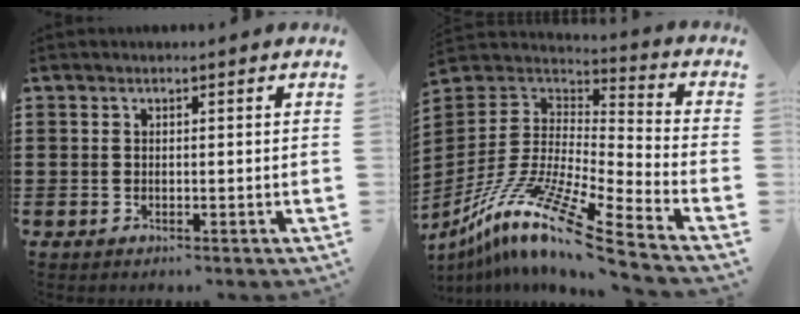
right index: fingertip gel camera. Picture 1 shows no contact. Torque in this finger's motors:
{"motor_torque": [0.57, 0.83, -0.19, -0.12]}